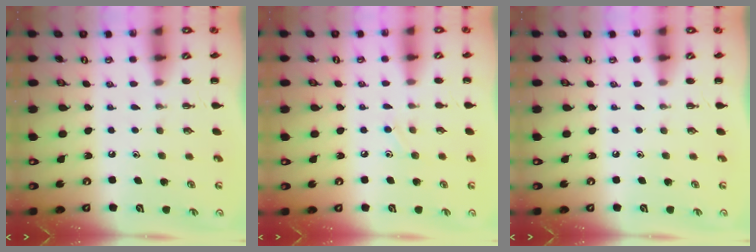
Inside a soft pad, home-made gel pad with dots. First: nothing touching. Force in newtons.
{"total": 5.8, "press": 5.4, "slide": 1.9}
{"total": 0.0}